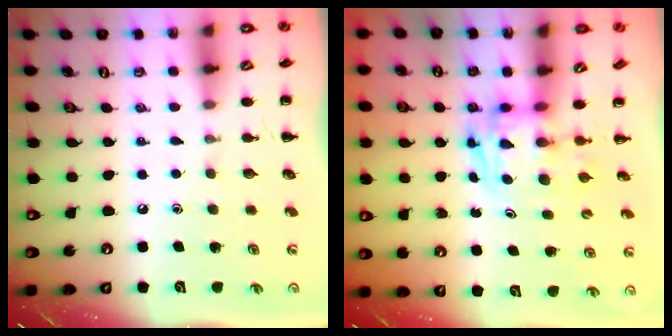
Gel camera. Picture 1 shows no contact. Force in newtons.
{"total": 2.9, "press": 2.9, "slide": 0.5}